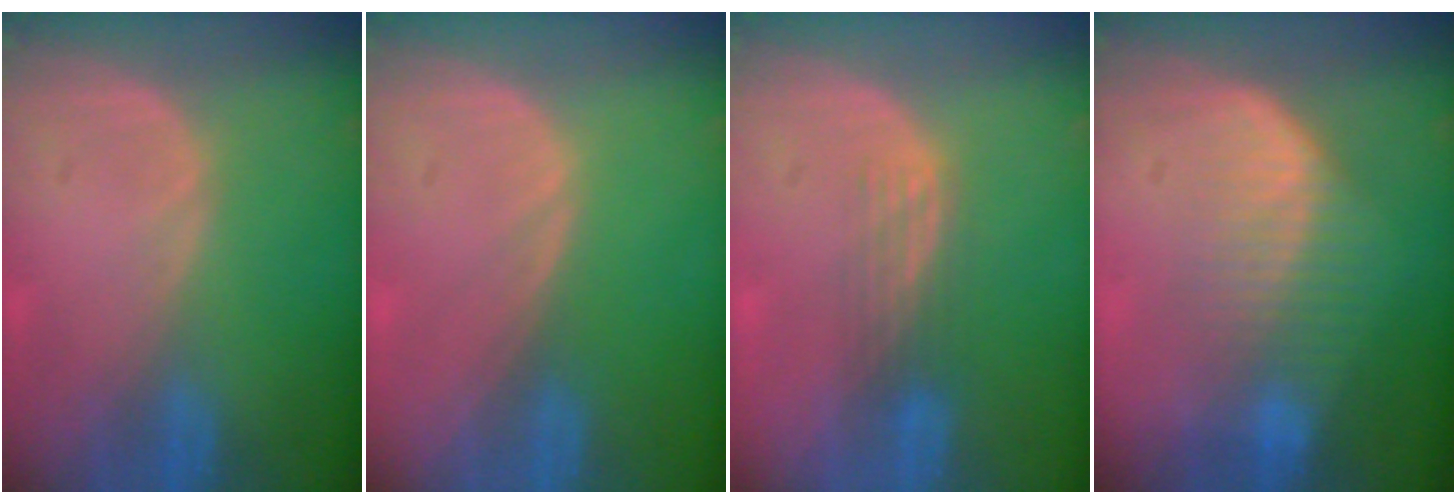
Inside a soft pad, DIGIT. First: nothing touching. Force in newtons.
{"total": 0.0}
{"total": 3.0, "press": 2.7, "slide": 1.3}
{"total": 7.2, "press": 6.7, "slide": 2.7}